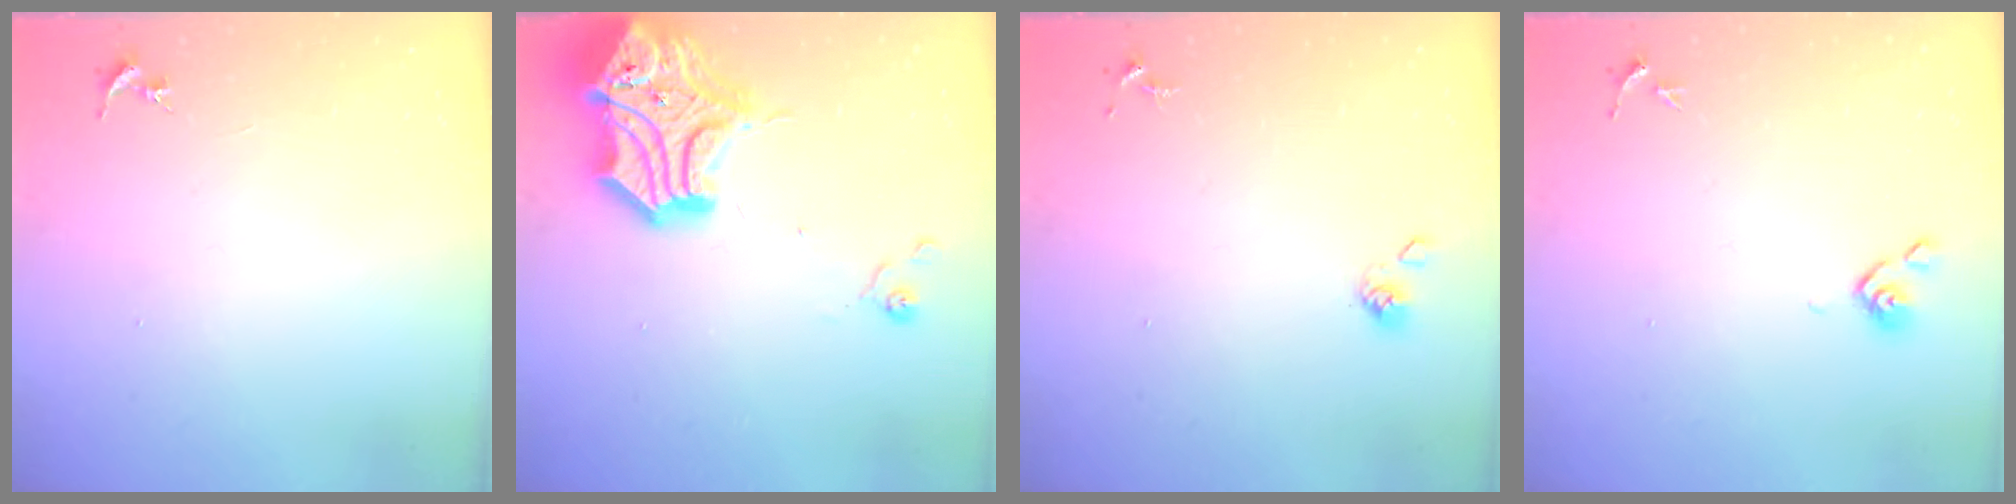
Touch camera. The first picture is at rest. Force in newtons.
{"total": 21.9, "press": 21.7, "slide": 2.9}
{"total": 3.6, "press": 3.4, "slide": 1.3}
{"total": 3.5, "press": 3.4, "slide": 0.9}